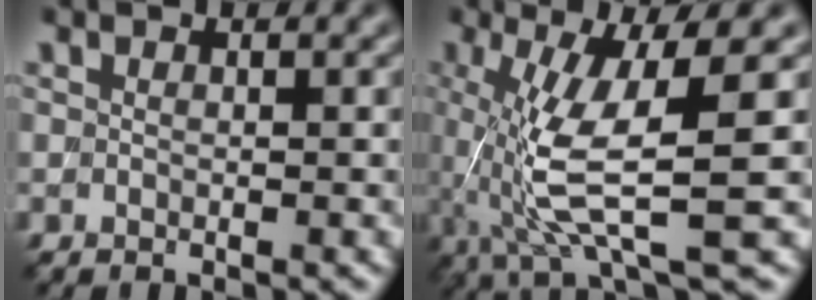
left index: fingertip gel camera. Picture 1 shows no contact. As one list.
[{"total": 8.3, "force": [0.2, 1.9, 8.1], "torque": [-0.163, -0.008, 0.008]}]